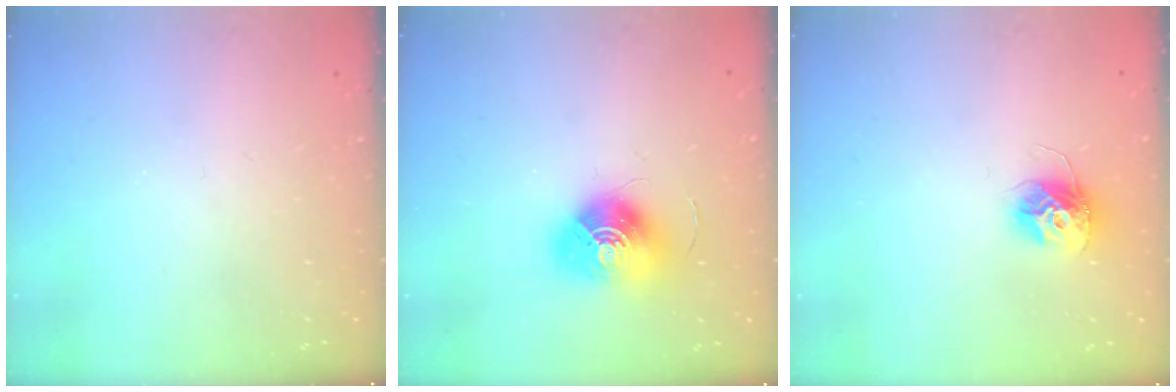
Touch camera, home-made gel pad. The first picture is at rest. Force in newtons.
{"total": 13.5, "press": 13.5, "slide": 0.6}
{"total": 10.9, "press": 10.9, "slide": 0.7}